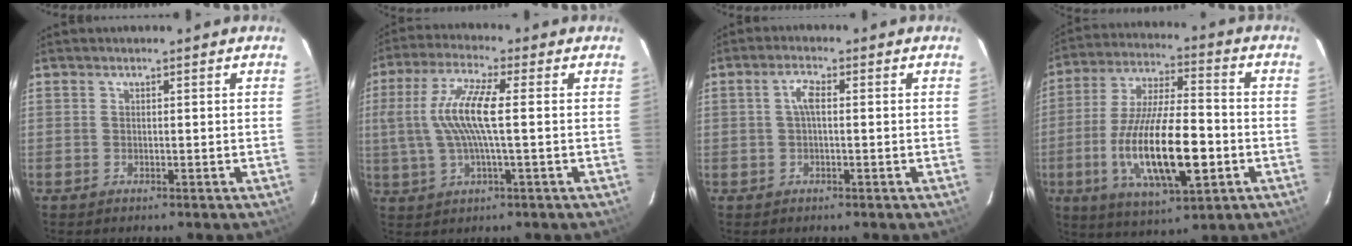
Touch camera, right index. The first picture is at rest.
{"total": 11.1, "force": [0.6, 1.8, 10.9], "torque": [-0.219, 0.007, 0.011]}
{"total": 2.8, "force": [0.2, 0.9, 2.7], "torque": [-0.056, 0.008, 0.005]}
{"total": 19.4, "force": [-5.1, 6.0, 17.7], "torque": [-0.350, -0.016, -0.085]}